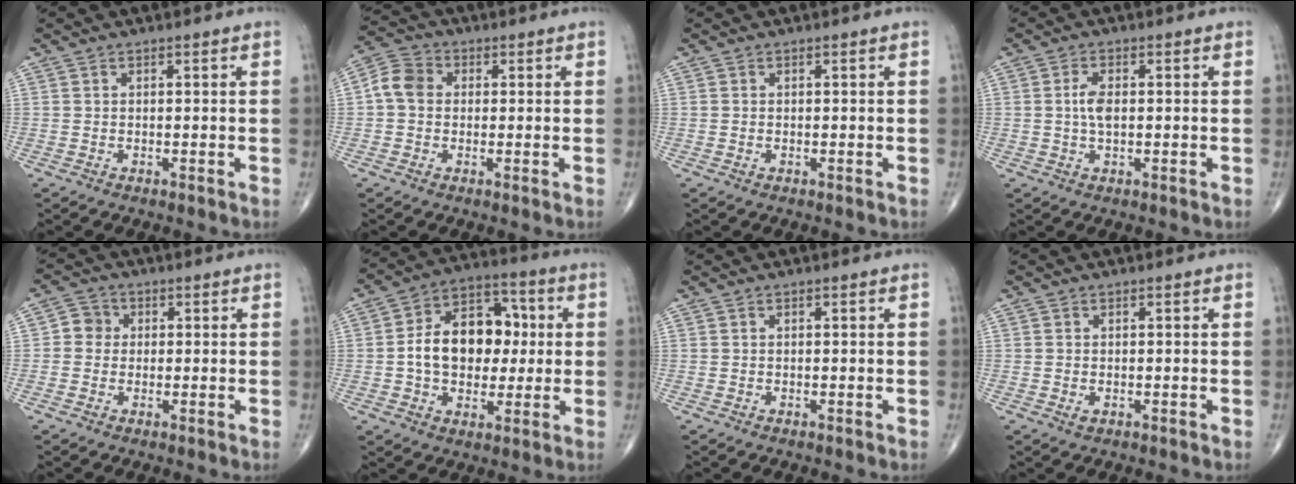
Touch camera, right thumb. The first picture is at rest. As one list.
[{"total": 5.8, "force": [0.3, 4.8, 3.3], "torque": [-0.055, 0.018, -0.005]}, {"total": 0.6, "force": [-0.1, 0.4, 0.4], "torque": [-0.009, 0.003, 0.002]}, {"total": 3.4, "force": [0.2, 1.6, 3.0], "torque": [-0.061, 0.002, 0.001]}, {"total": 3.7, "force": [0.2, 3.5, 1.2], "torque": [0.000, 0.008, -0.006]}, {"total": 15.7, "force": [0.5, 11.0, 11.2], "torque": [-0.139, 0.030, 0.005]}, {"total": 0.0}, {"total": 0.9, "force": [-0.1, 0.6, 0.7], "torque": [-0.013, 0.002, 0.000]}]